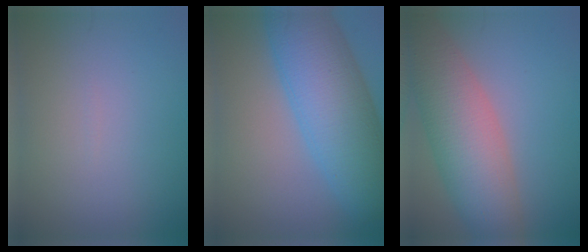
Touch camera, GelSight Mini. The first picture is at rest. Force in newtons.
{"total": 10.3, "press": 10.3, "slide": 0.2}
{"total": 9.0, "press": 9.0, "slide": 0.6}